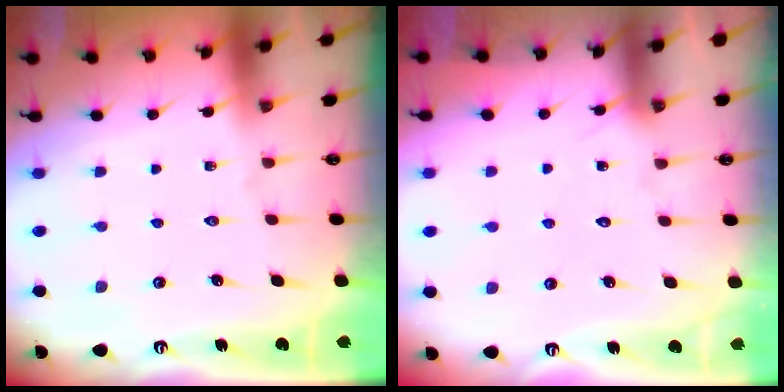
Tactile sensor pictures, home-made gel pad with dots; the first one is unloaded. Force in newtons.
{"total": 4.3, "press": 4.3, "slide": 0.3}